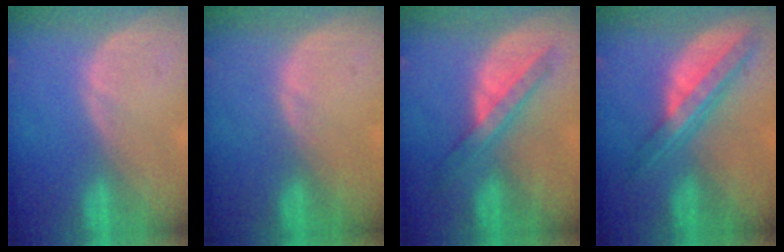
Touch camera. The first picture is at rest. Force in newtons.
{"total": 0.5, "press": 0.5, "slide": 0.1}
{"total": 6.0, "press": 5.8, "slide": 1.3}
{"total": 7.9, "press": 6.6, "slide": 4.3}